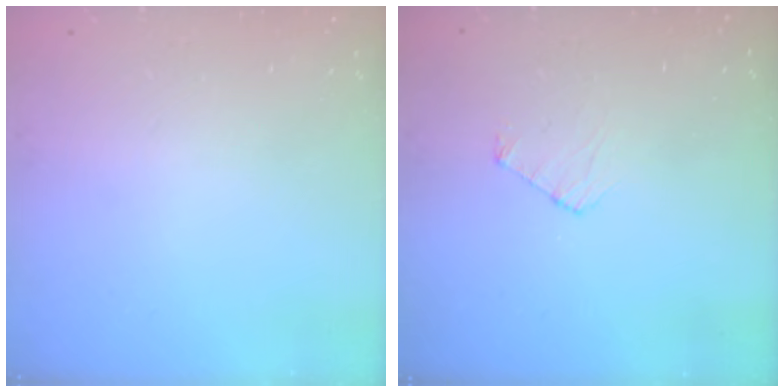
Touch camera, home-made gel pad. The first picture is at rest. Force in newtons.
{"total": 4.3, "press": 4.3, "slide": 0.4}